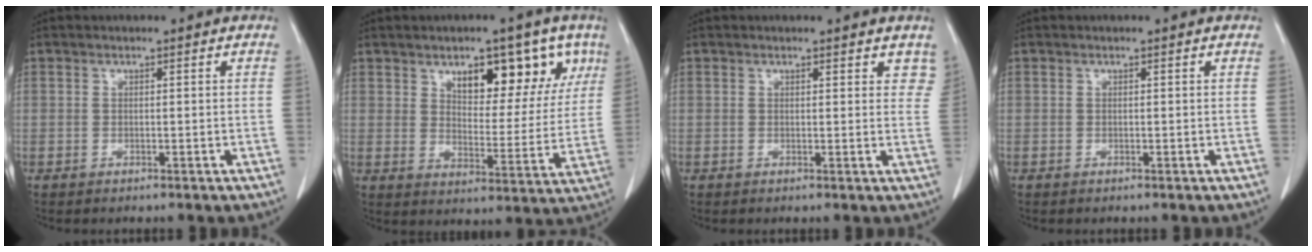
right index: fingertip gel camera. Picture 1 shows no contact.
{"total": 11.7, "force": [6.7, 5.3, 8.0], "torque": [-0.095, 0.003, 0.101]}
{"total": 3.5, "force": [2.9, 1.5, 1.3], "torque": [0.008, -0.005, 0.020]}
{"total": 0.0}